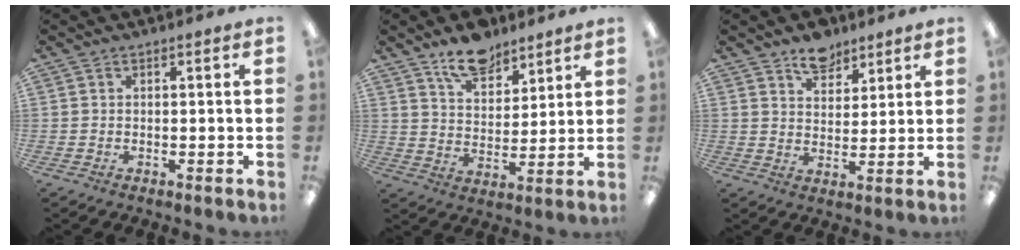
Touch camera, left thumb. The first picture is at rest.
{"total": 10.9, "force": [8.6, 5.3, 4.0], "torque": [-0.058, -0.049, 0.157]}
{"total": 7.3, "force": [5.8, 3.9, 2.2], "torque": [-0.021, -0.034, 0.103]}